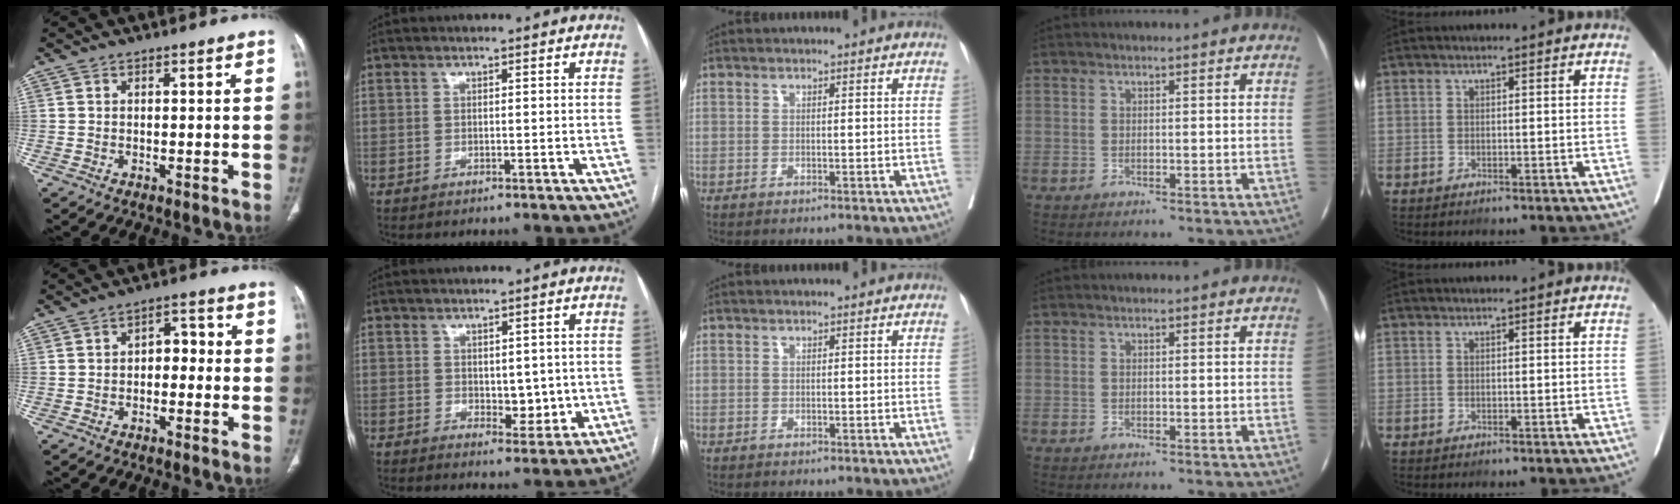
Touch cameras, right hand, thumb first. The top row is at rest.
{"thumb": {"total": 4.4, "force": [-0.5, 3.0, 3.2], "torque": [-0.026, 0.021, -0.017]}, "index": {"total": 4.5, "force": [0.1, 2.7, 3.6], "torque": [-0.041, -0.002, 0.013]}}